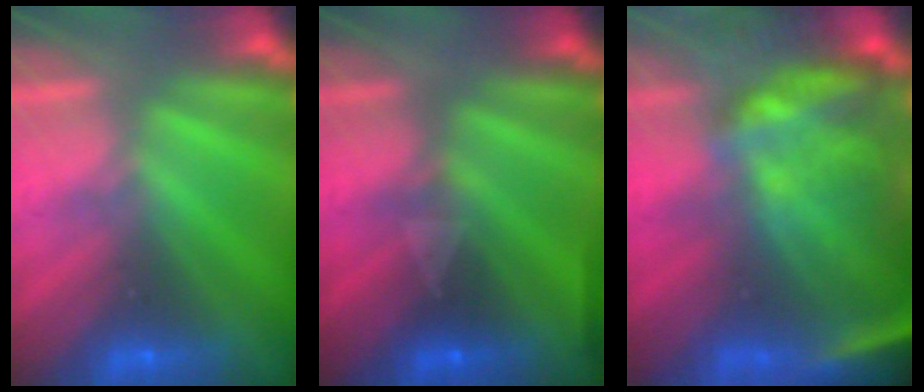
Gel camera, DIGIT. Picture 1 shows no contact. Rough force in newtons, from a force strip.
{"total": 3.0}
{"total": 7.5}